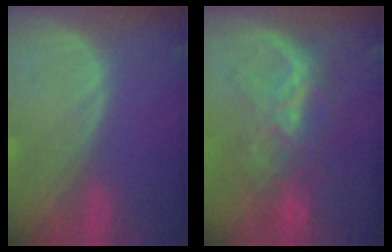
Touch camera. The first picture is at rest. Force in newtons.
{"total": 7.3, "press": 7.2, "slide": 1.3}